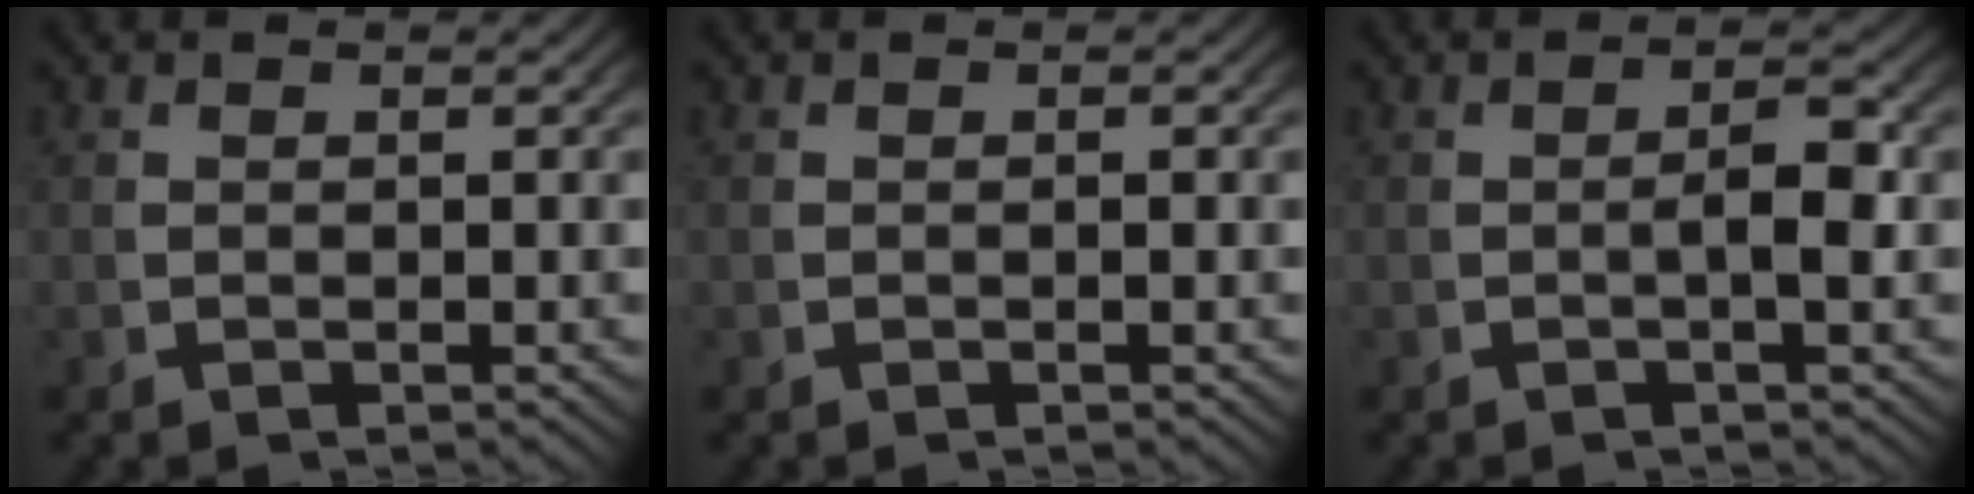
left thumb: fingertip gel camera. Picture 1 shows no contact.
{"total": 0.0}
{"total": 2.7, "force": [-0.2, 0.8, 2.6], "torque": [-0.047, 0.002, -0.004]}